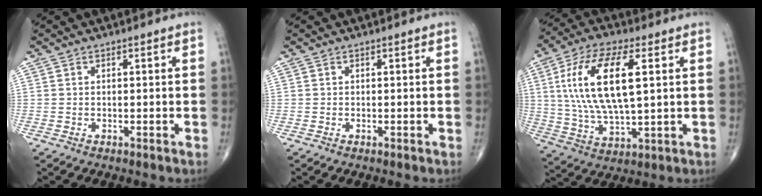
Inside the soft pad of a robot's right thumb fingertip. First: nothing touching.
{"total": 0.0}
{"total": 18.1, "force": [4.1, 7.0, 16.2], "torque": [-0.320, -0.002, 0.076]}